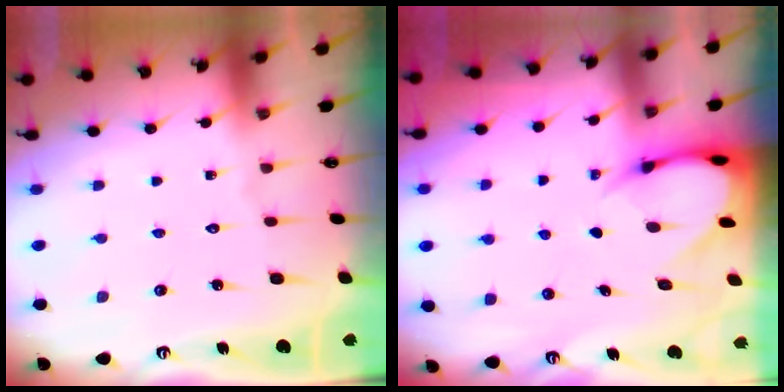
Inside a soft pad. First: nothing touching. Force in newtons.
{"total": 4.7, "press": 4.7, "slide": 0.4}